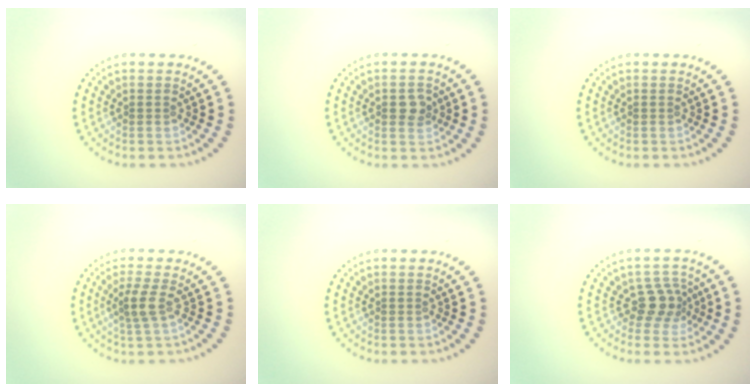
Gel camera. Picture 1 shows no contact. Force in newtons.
{"total": 1.9, "press": 1.9, "slide": 0.2}
{"total": 0.0}
{"total": 2.1, "press": 1.6, "slide": 1.3}
{"total": 0.0}
{"total": 2.7, "press": 2.1, "slide": 1.8}